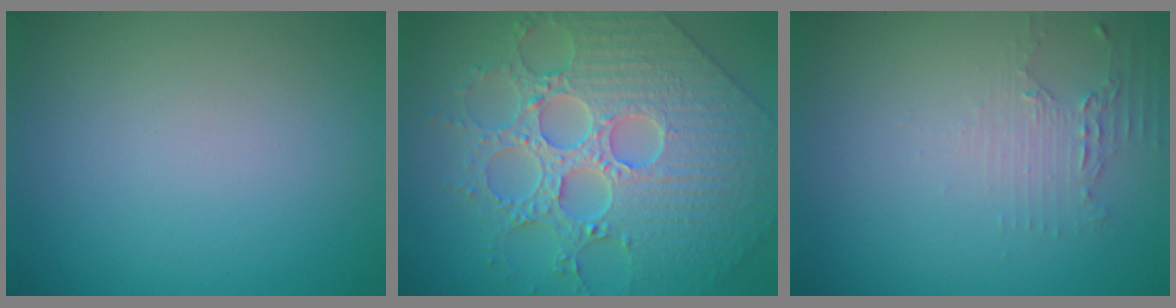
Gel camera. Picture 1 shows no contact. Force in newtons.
{"total": 7.5, "press": 6.6, "slide": 3.5}
{"total": 1.9, "press": 1.3, "slide": 1.4}